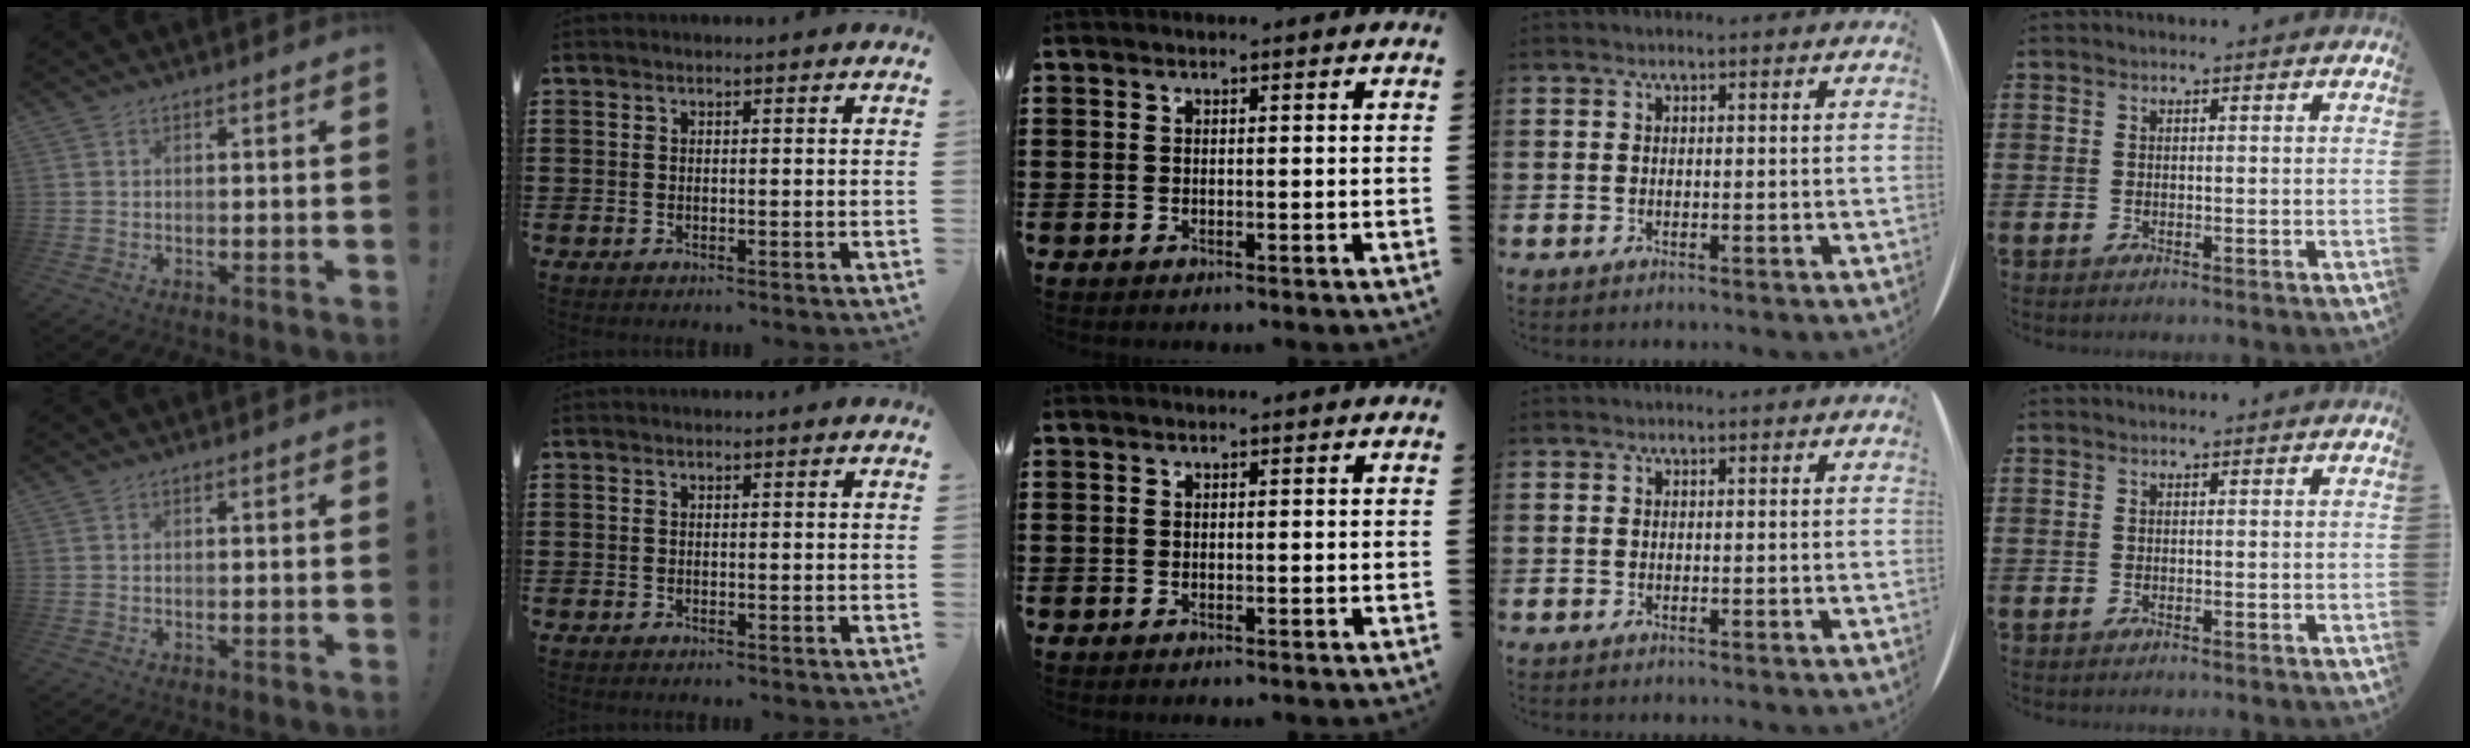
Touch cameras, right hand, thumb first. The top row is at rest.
{}